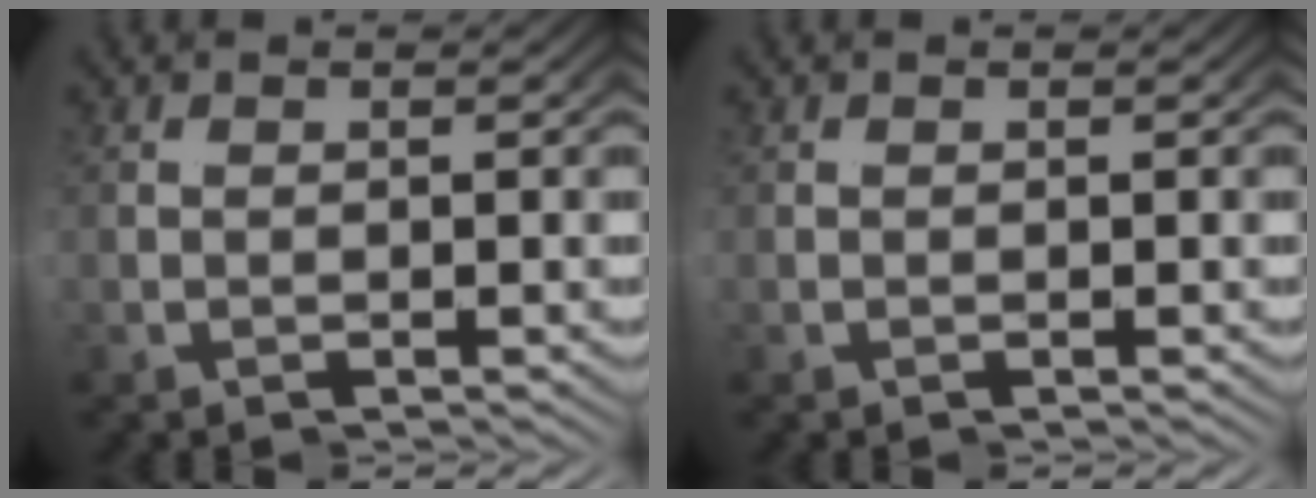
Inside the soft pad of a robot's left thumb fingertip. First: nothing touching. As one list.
[{"total": 0.0}]